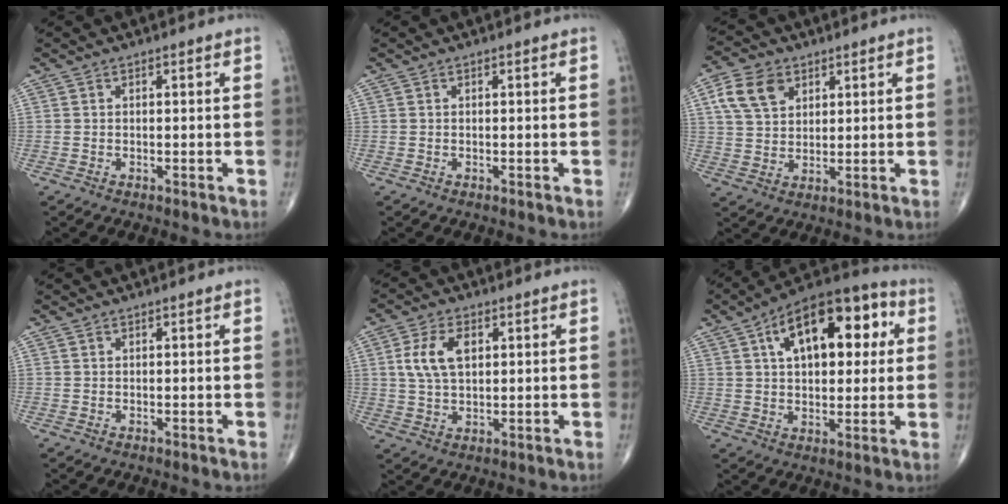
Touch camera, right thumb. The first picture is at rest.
{"total": 0.0}
{"total": 8.6, "force": [3.8, 6.0, 4.9], "torque": [-0.080, -0.006, 0.074]}
{"total": 0.0}
{"total": 7.9, "force": [2.1, 4.5, 6.1], "torque": [-0.119, 0.000, 0.043]}
{"total": 19.8, "force": [5.9, 10.4, 15.8], "torque": [-0.200, 0.019, 0.081]}